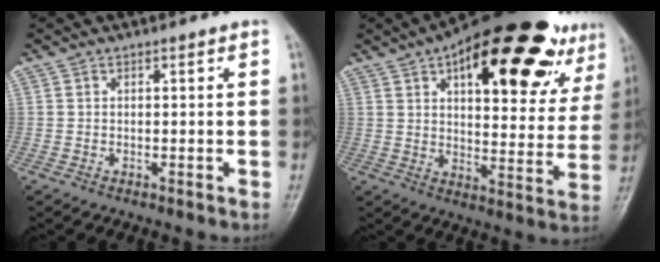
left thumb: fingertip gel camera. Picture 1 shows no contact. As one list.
[{"total": 29.4, "force": [16.2, 12.0, 21.4], "torque": [-0.265, -0.018, 0.229]}]